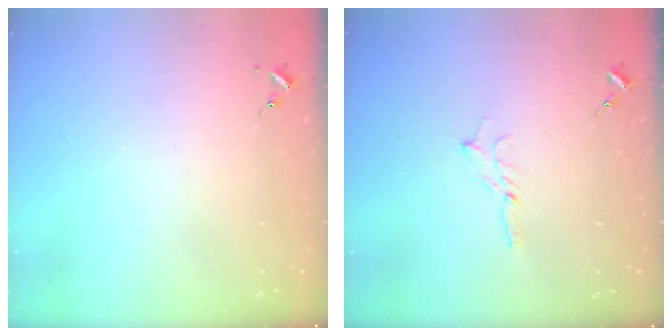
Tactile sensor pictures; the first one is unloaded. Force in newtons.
{"total": 2.9, "press": 2.9, "slide": 0.3}